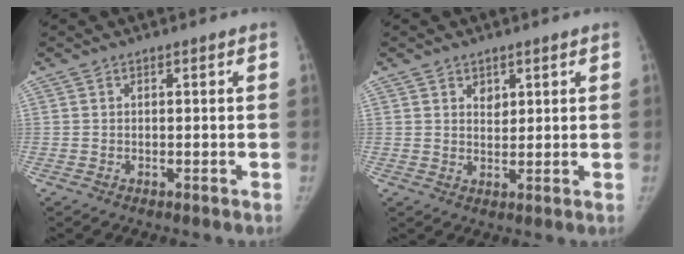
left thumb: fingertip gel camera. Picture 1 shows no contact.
{"total": 2.6, "force": [1.5, 1.8, 1.1], "torque": [-0.006, -0.011, 0.028]}